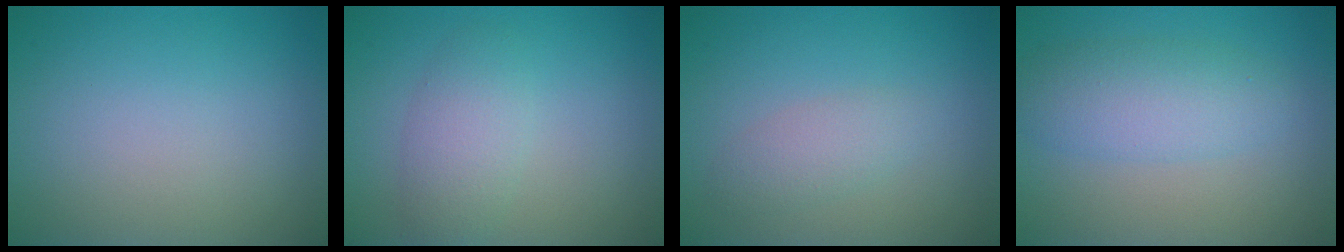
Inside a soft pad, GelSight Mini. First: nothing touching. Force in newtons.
{"total": 3.0, "press": 3.0, "slide": 0.1}
{"total": 1.8, "press": 1.8, "slide": 0.1}
{"total": 4.0, "press": 4.0, "slide": 0.3}